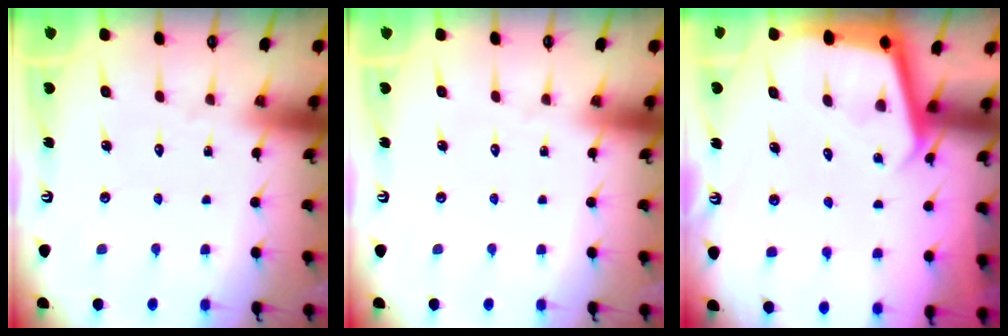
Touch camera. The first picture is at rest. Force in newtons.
{"total": 0.0}
{"total": 3.5, "press": 3.5, "slide": 0.3}